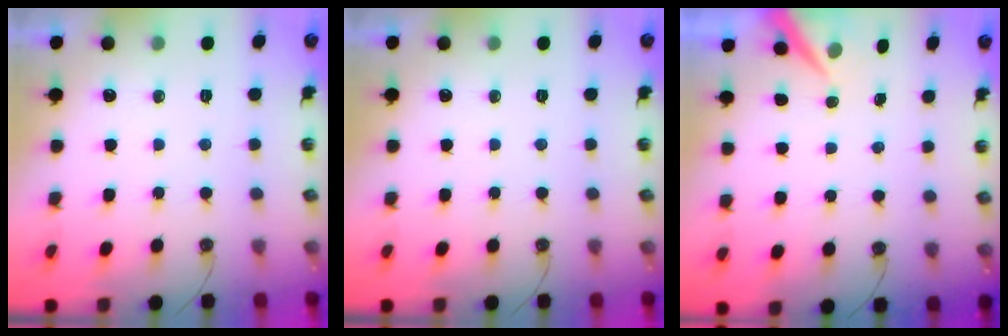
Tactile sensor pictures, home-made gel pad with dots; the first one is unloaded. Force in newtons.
{"total": 0.0}
{"total": 4.8, "press": 4.7, "slide": 0.5}